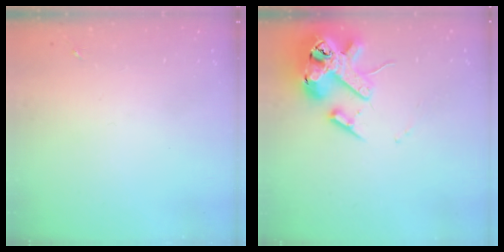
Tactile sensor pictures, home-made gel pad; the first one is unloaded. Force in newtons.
{"total": 18.6, "press": 18.4, "slide": 2.8}